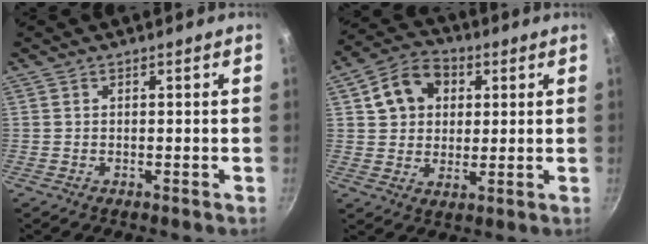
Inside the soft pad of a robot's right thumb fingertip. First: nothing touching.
{"total": 10.8, "force": [3.4, 8.4, 5.9], "torque": [-0.082, 0.004, 0.047]}